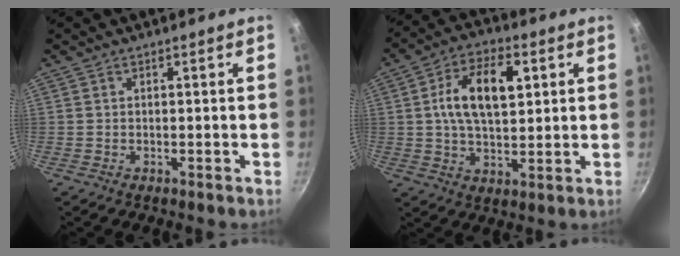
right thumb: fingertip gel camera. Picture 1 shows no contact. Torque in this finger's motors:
{"motor_torque": [0.17, 0.17, 0.92, -0.03, 0.12]}